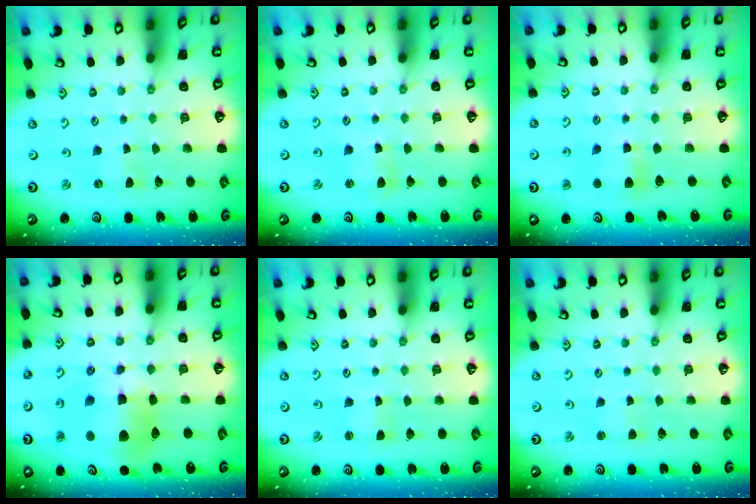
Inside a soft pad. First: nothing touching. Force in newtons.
{"total": 2.2, "press": 2.2, "slide": 0.3}
{"total": 6.4, "press": 6.3, "slide": 0.9}
{"total": 14.7, "press": 14.5, "slide": 1.9}
{"total": 0.8, "press": 0.8, "slide": 0.1}
{"total": 1.5, "press": 1.4, "slide": 0.2}